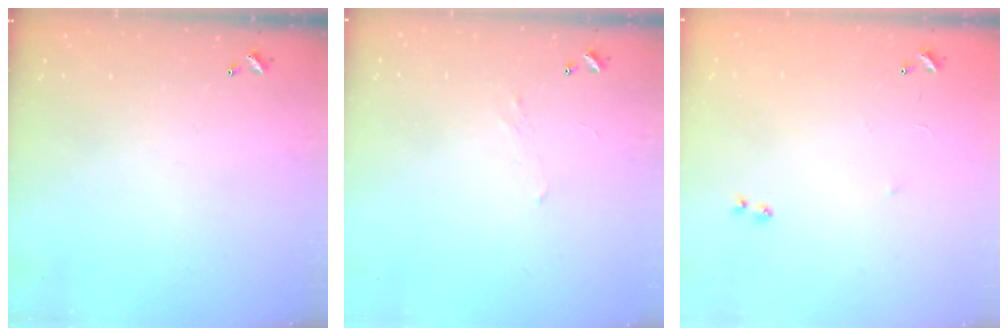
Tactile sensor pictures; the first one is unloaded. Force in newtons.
{"total": 1.0, "press": 0.8, "slide": 0.5}
{"total": 7.4, "press": 7.3, "slide": 0.6}